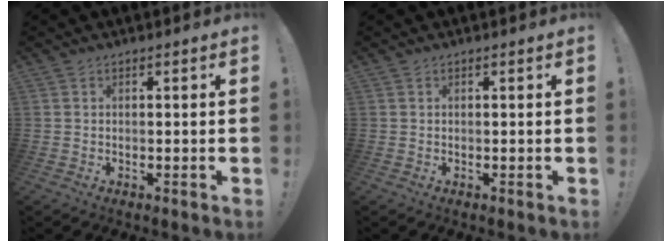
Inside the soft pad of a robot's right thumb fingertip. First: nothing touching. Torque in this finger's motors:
{"motor_torque": [0.00, 0.00, 0.06, -0.06, -0.04]}